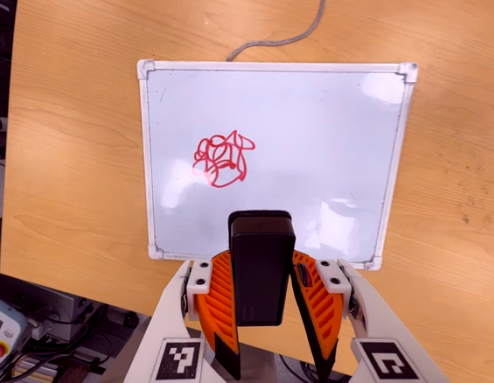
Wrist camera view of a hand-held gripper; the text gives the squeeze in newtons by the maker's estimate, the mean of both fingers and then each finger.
{"total": 5.8, "left": 5.0, "right": 6.7}